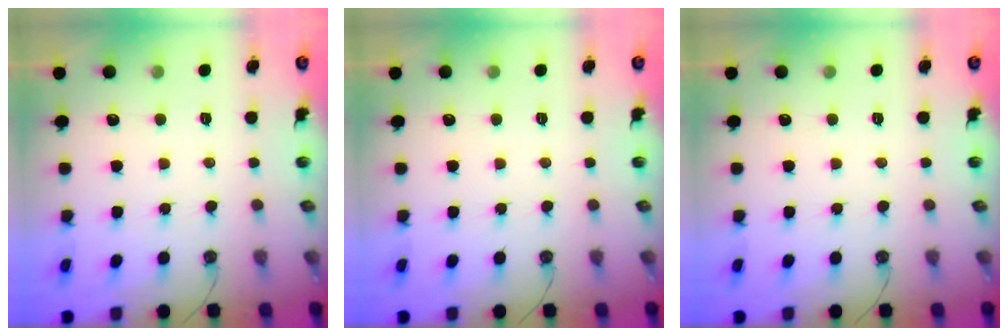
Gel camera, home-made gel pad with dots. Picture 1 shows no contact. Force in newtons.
{"total": 0.0}
{"total": 0.0}